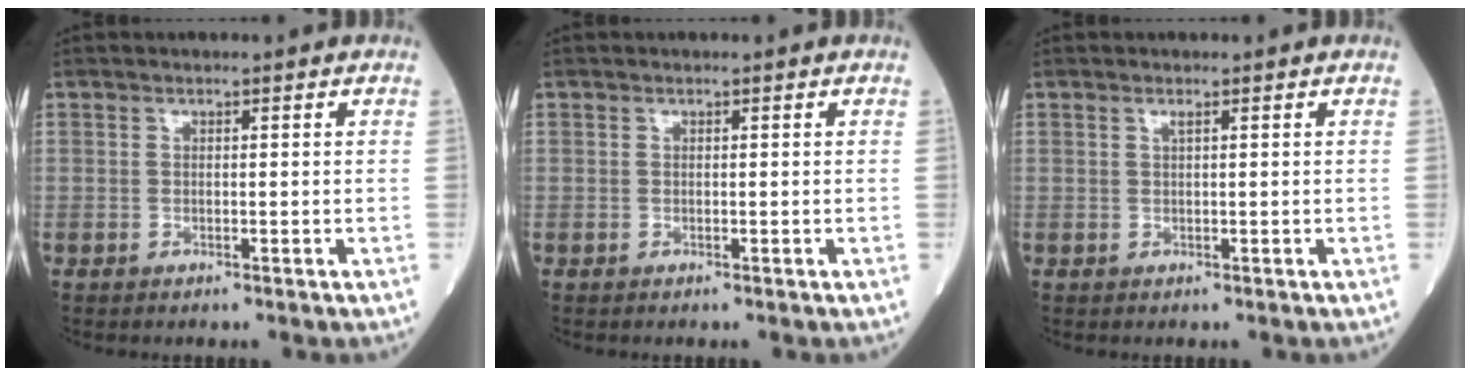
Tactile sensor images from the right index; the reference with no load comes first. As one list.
[{"total": 0.0}, {"total": 0.6, "force": [0.3, -0.1, 0.5], "torque": [-0.013, 0.000, 0.007]}]